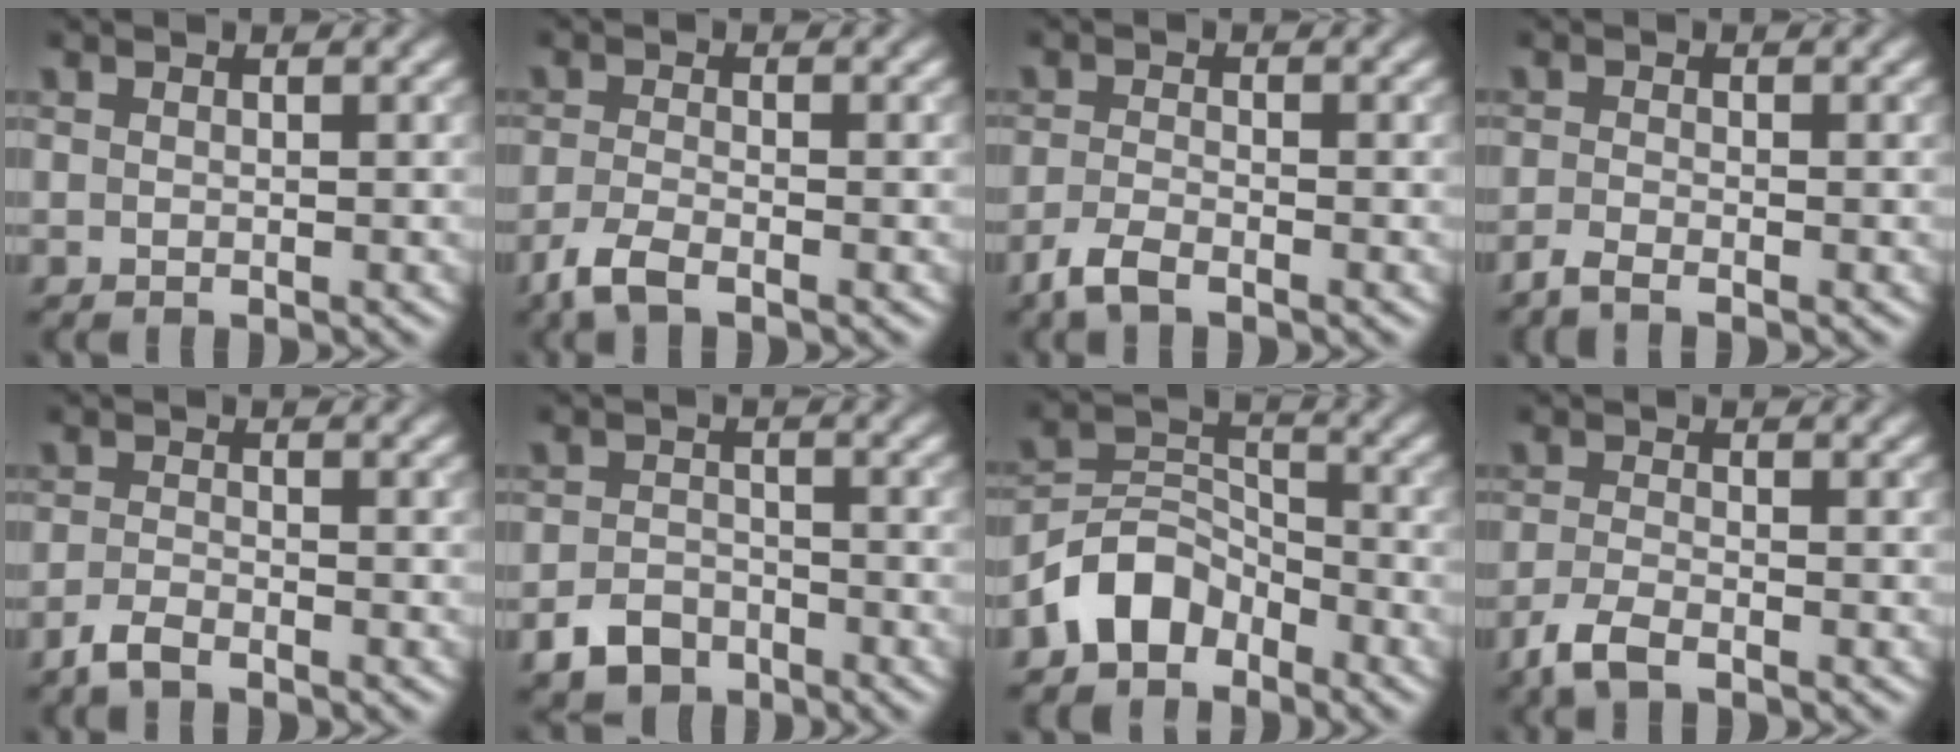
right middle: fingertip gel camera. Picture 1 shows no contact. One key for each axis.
{"total": 2.8, "fx": -2.2, "fy": 0.6, "fz": 1.7, "tx": -0.046, "ty": -0.008, "tz": -0.053}
{"total": 2.5, "fx": -2.0, "fy": 0.5, "fz": 1.3, "tx": -0.037, "ty": -0.007, "tz": -0.048}
{"total": 1.7, "fx": -1.5, "fy": 0.2, "fz": 0.9, "tx": -0.021, "ty": -0.011, "tz": -0.038}
{"total": 1.9, "fx": -1.7, "fy": 0.4, "fz": 0.9, "tx": -0.025, "ty": -0.004, "tz": -0.040}
{"total": 3.1, "fx": -2.3, "fy": 1.8, "fz": 1.0, "tx": -0.020, "ty": -0.001, "tz": -0.048}
{"total": 4.7, "fx": -3.4, "fy": 2.9, "fz": 1.7, "tx": -0.031, "ty": 0.007, "tz": -0.073}
{"total": 2.8, "fx": -2.2, "fy": 0.6, "fz": 1.6, "tx": -0.044, "ty": -0.008, "tz": -0.053}